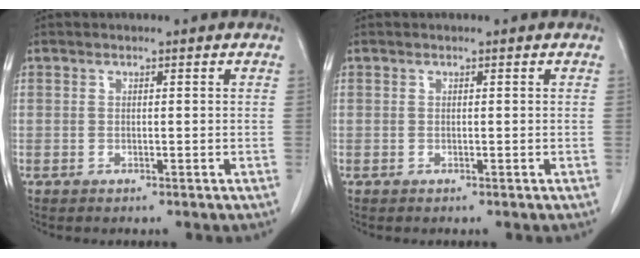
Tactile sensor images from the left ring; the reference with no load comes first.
{"total": 0.0}